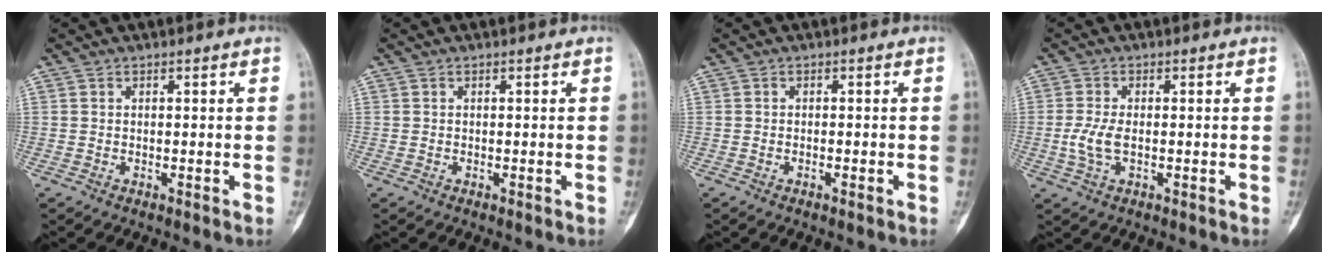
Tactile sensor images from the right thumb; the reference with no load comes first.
{"total": 0.0}
{"total": 0.9, "force": [-0.5, 0.3, 0.8], "torque": [-0.018, 0.007, -0.005]}
{"total": 4.3, "force": [-0.5, 2.1, 3.7], "torque": [-0.090, 0.000, -0.011]}